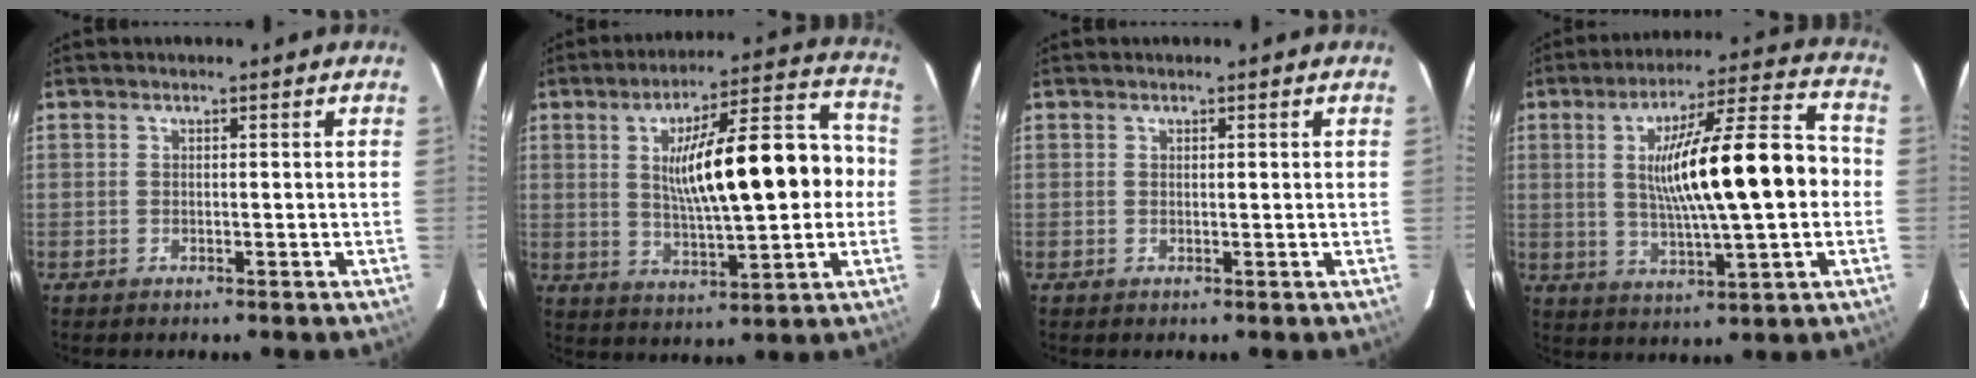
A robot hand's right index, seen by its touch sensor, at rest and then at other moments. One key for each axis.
{"total": 18.1, "fx": 1.3, "fy": 4.0, "fz": 17.7, "tx": -0.268, "ty": 0.035, "tz": 0.024}
{"total": 0.5, "fx": 0.2, "fy": 0.1, "fz": 0.5, "tx": -0.011, "ty": 0.003, "tz": 0.004}
{"total": 18.0, "fx": 0.4, "fy": 2.1, "fz": 17.9, "tx": -0.289, "ty": 0.022, "tz": 0.008}